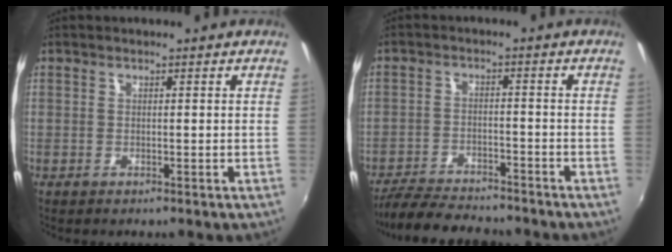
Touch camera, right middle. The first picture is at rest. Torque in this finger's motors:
{"motor_torque": [1.01, -1.13, 0.19, 0.09]}